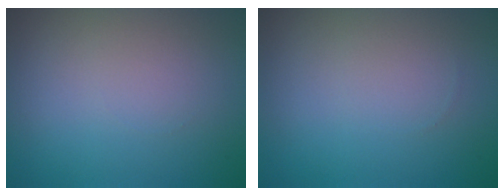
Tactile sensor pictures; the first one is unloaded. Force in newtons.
{"total": 0.0}